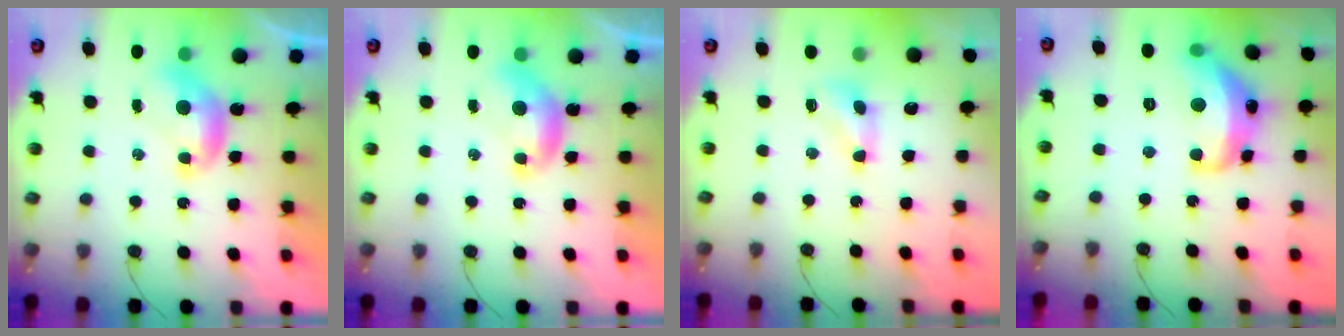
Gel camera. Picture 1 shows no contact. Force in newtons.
{"total": 0.0}
{"total": 2.8, "press": 2.8, "slide": 0.6}
{"total": 10.9, "press": 10.8, "slide": 1.0}